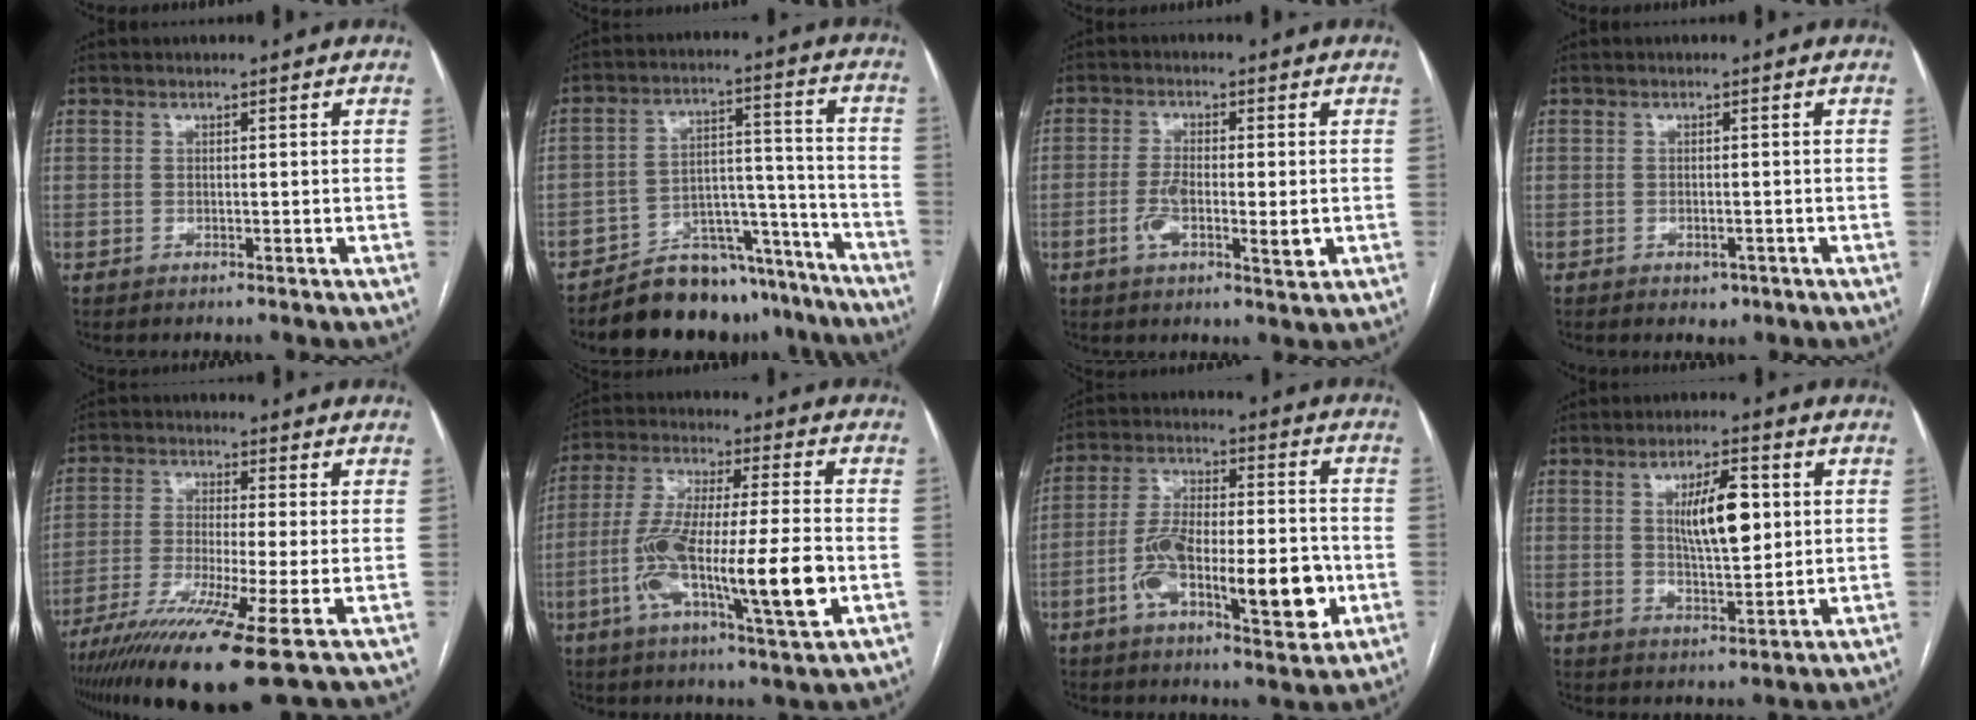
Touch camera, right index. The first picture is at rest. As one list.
[{"total": 14.8, "force": [-13.3, 5.7, 3.1], "torque": [-0.014, 0.059, -0.195]}, {"total": 6.9, "force": [-1.4, 2.2, 6.4], "torque": [-0.115, -0.005, -0.024]}, {"total": 1.8, "force": [-1.0, 1.2, 0.9], "torque": [-0.010, 0.002, -0.006]}, {"total": 13.4, "force": [-8.0, -0.8, 10.6], "torque": [-0.204, -0.037, -0.140]}, {"total": 18.3, "force": [-4.5, 2.3, 17.6], "torque": [-0.316, -0.003, -0.074]}, {"total": 17.1, "force": [-4.8, 5.4, 15.5], "torque": [-0.261, 0.014, -0.074]}, {"total": 8.7, "force": [1.9, 2.4, 8.1], "torque": [-0.137, 0.003, 0.037]}]